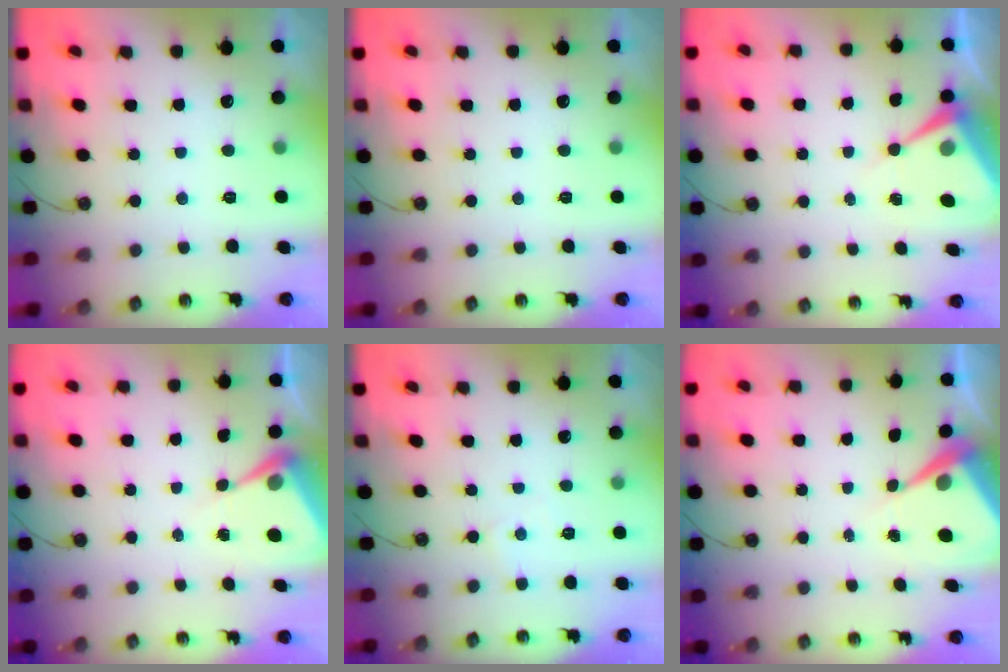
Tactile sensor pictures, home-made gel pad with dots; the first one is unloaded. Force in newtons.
{"total": 0.0}
{"total": 8.5, "press": 8.5, "slide": 0.2}
{"total": 6.5, "press": 6.5, "slide": 0.5}
{"total": 3.0, "press": 3.0, "slide": 0.5}
{"total": 6.5, "press": 6.5, "slide": 0.3}